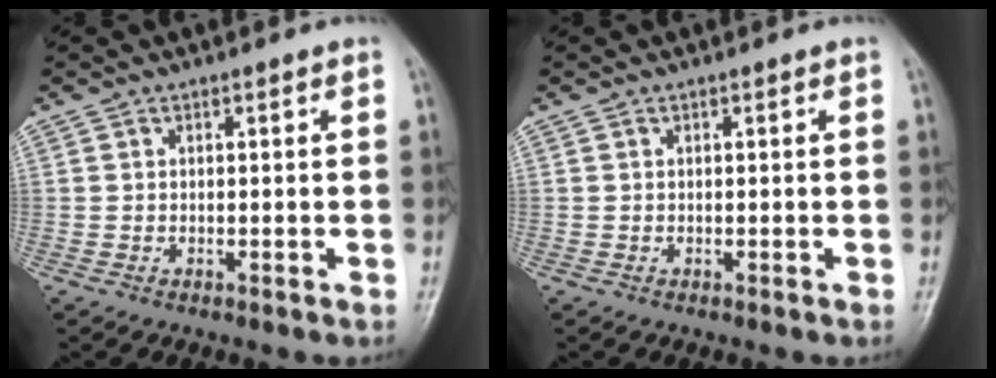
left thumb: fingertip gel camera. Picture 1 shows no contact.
{"total": 0.0}